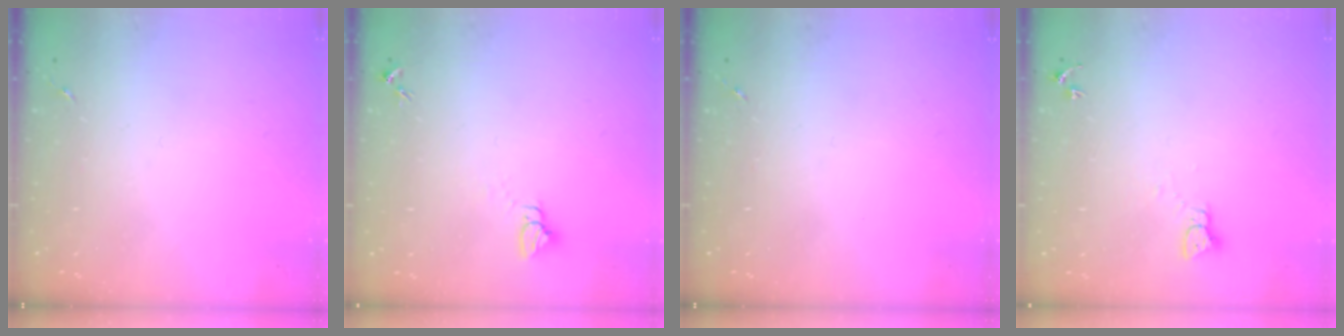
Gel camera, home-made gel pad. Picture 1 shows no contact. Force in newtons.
{"total": 3.0, "press": 3.0, "slide": 0.1}
{"total": 0.0}
{"total": 2.3, "press": 2.3, "slide": 0.2}